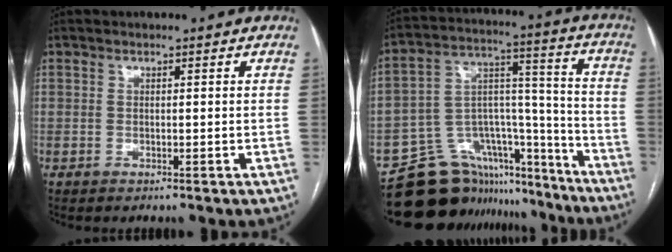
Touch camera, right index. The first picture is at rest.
{"total": 19.2, "force": [-16.6, 8.7, 4.3], "torque": [-0.059, 0.081, -0.252]}